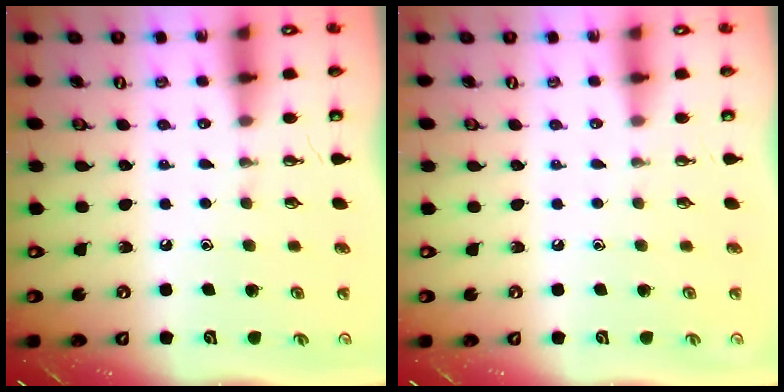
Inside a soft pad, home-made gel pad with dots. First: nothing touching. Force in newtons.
{"total": 0.0}